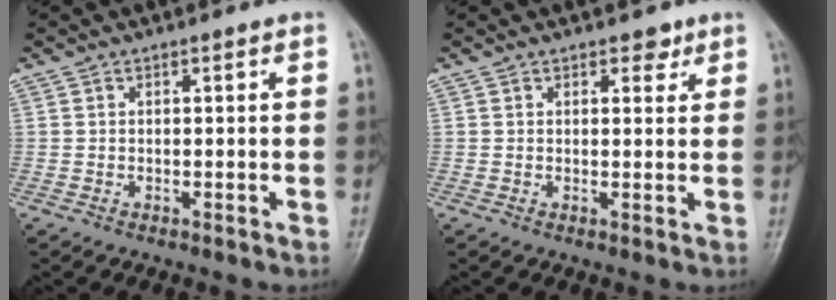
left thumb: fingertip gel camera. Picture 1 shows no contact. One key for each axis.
{"total": 2.3, "fx": 1.6, "fy": 1.3, "fz": 1.1, "tx": 0.001, "ty": -0.007, "tz": 0.019}